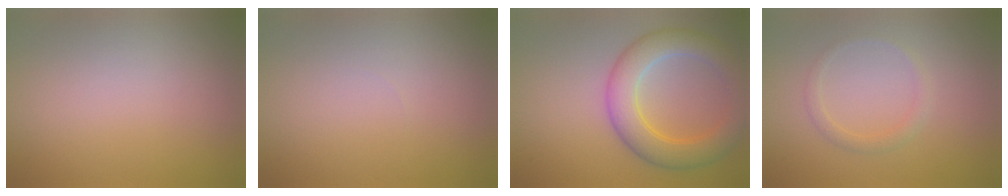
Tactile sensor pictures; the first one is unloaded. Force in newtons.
{"total": 0.0}
{"total": 5.9, "press": 5.9, "slide": 0.2}
{"total": 1.2, "press": 1.2, "slide": 0.0}